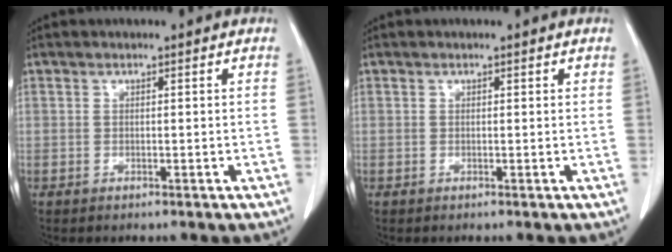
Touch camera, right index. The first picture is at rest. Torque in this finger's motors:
{"motor_torque": [-0.06, 0.06, 0.02, -0.01]}